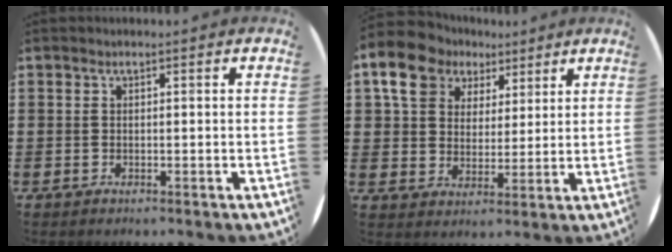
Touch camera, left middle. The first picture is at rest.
{"total": 8.8, "force": [5.9, 6.2, 2.3], "torque": [-0.069, -0.004, 0.107]}